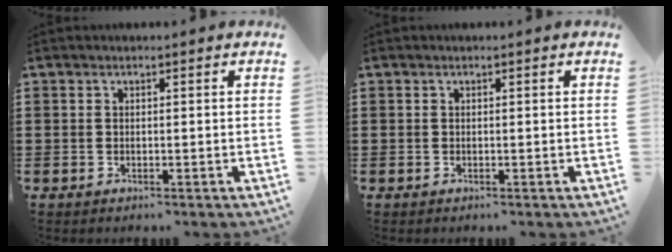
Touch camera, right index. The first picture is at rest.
{"total": 0.0}